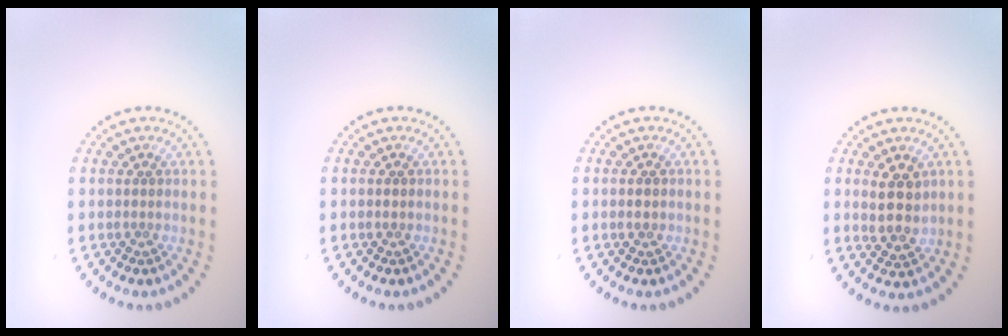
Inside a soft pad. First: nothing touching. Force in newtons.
{"total": 0.5, "press": 0.5, "slide": 0.1}
{"total": 1.2, "press": 1.2, "slide": 0.1}
{"total": 3.0, "press": 2.7, "slide": 1.2}